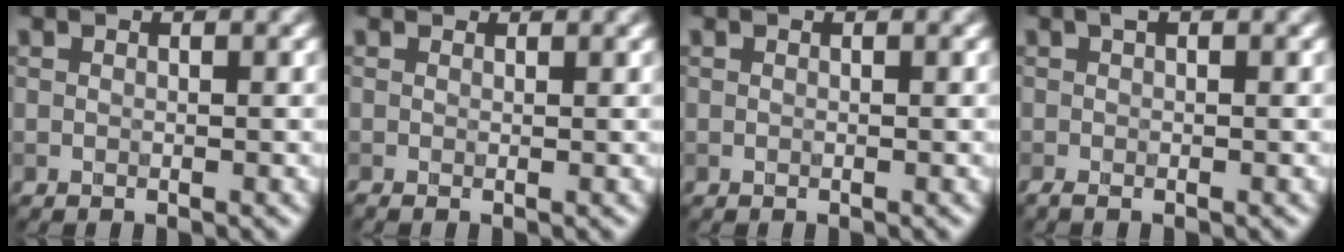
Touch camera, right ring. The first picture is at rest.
{"total": 0.5, "force": [0.2, 0.3, 0.4], "torque": [-0.010, -0.002, -0.004]}
{"total": 0.0}
{"total": 1.1, "force": [-0.2, 0.2, 1.0], "torque": [-0.022, 0.000, -0.005]}